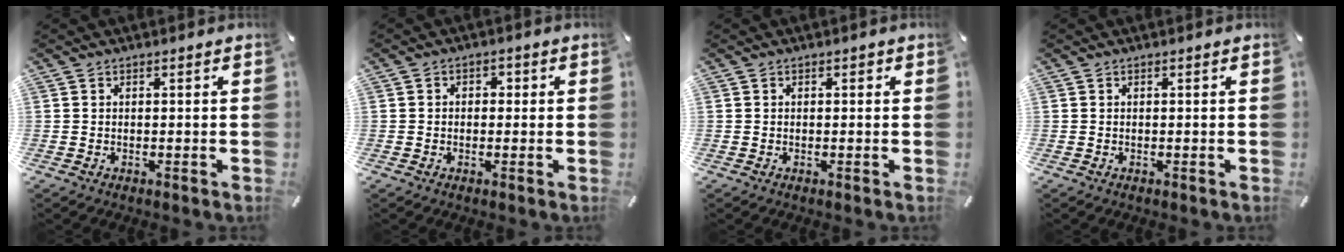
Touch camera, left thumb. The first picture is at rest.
{"total": 2.2, "force": [-0.9, 1.9, 0.8], "torque": [-0.016, 0.011, -0.021]}
{"total": 0.9, "force": [-0.1, 0.8, 0.4], "torque": [-0.007, 0.007, -0.004]}
{"total": 0.0}